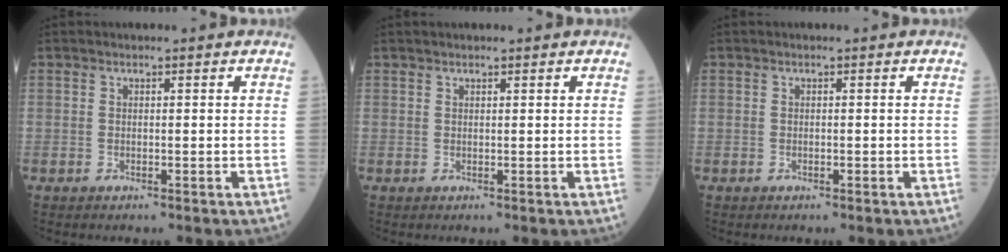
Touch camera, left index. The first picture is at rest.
{"total": 1.0, "force": [0.9, 0.2, 0.3], "torque": [-0.007, 0.018, 0.017]}
{"total": 0.0}